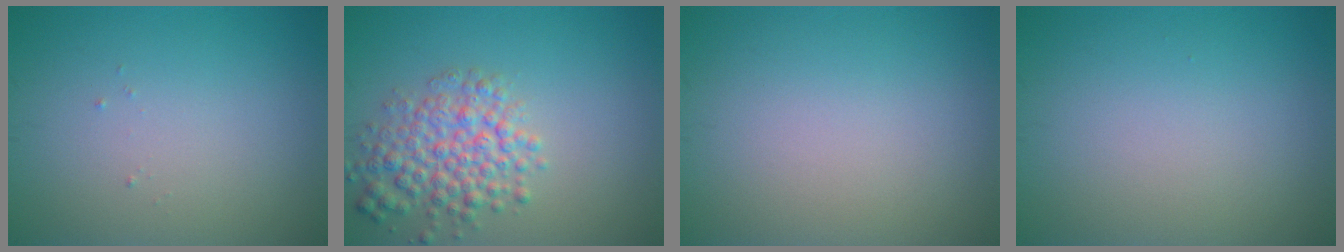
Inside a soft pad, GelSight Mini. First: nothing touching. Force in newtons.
{"total": 4.6, "press": 4.6, "slide": 0.2}
{"total": 0.0}
{"total": 0.0}